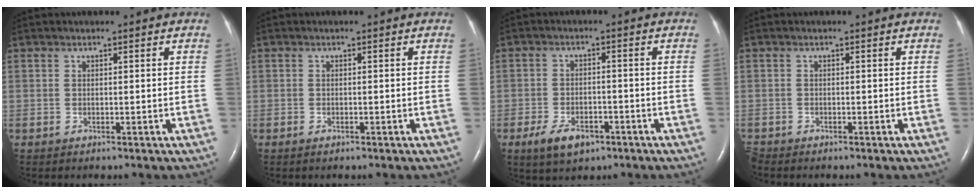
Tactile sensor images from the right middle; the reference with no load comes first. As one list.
[{"total": 0.5, "force": [-0.4, 0.1, 0.3], "torque": [-0.007, -0.001, -0.005]}, {"total": 5.8, "force": [-3.4, 3.0, 3.6], "torque": [-0.073, -0.002, -0.053]}, {"total": 1.0, "force": [-1.0, 0.0, -0.1], "torque": [-0.001, -0.004, -0.018]}]